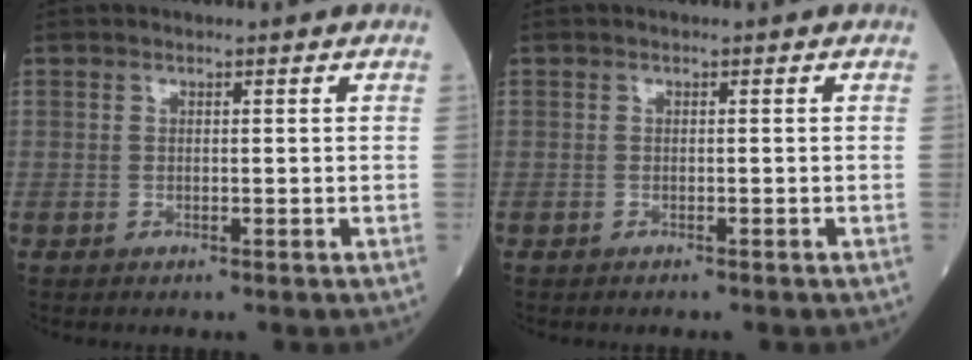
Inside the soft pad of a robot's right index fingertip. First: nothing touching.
{"total": 0.5, "force": [-0.4, 0.1, 0.3], "torque": [-0.006, -0.001, -0.005]}